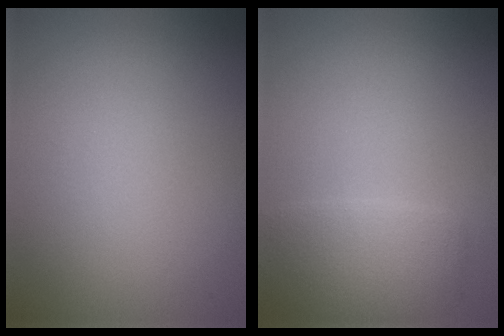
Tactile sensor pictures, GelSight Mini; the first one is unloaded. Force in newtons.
{"total": 3.0, "press": 3.0, "slide": 0.1}